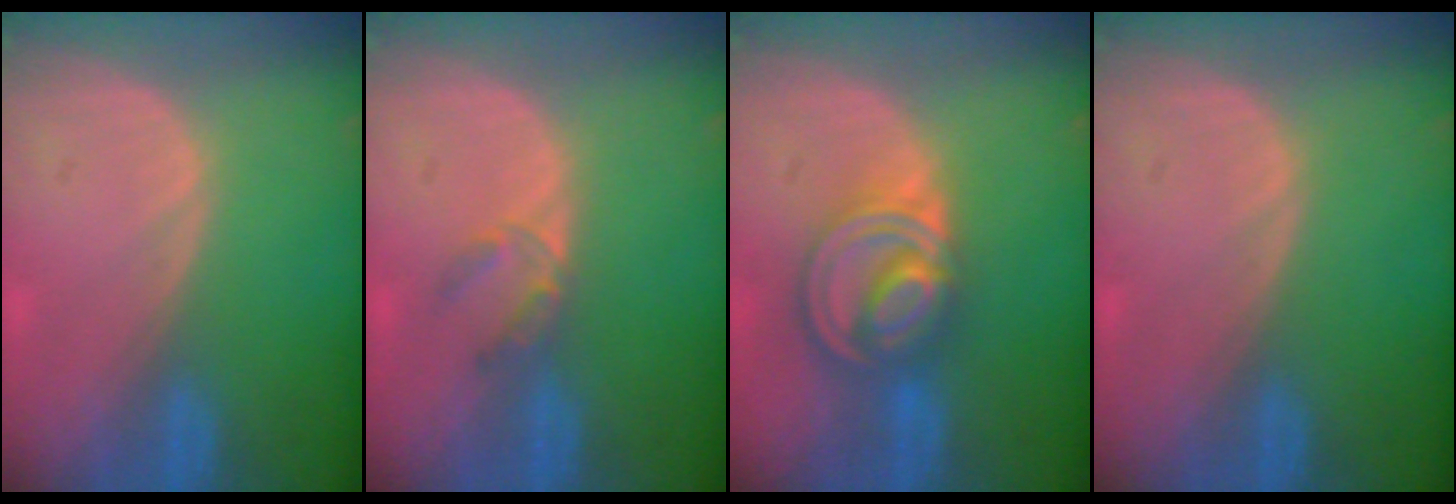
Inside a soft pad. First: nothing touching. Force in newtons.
{"total": 2.7, "press": 2.5, "slide": 1.0}
{"total": 8.5, "press": 7.1, "slide": 4.6}
{"total": 0.0}